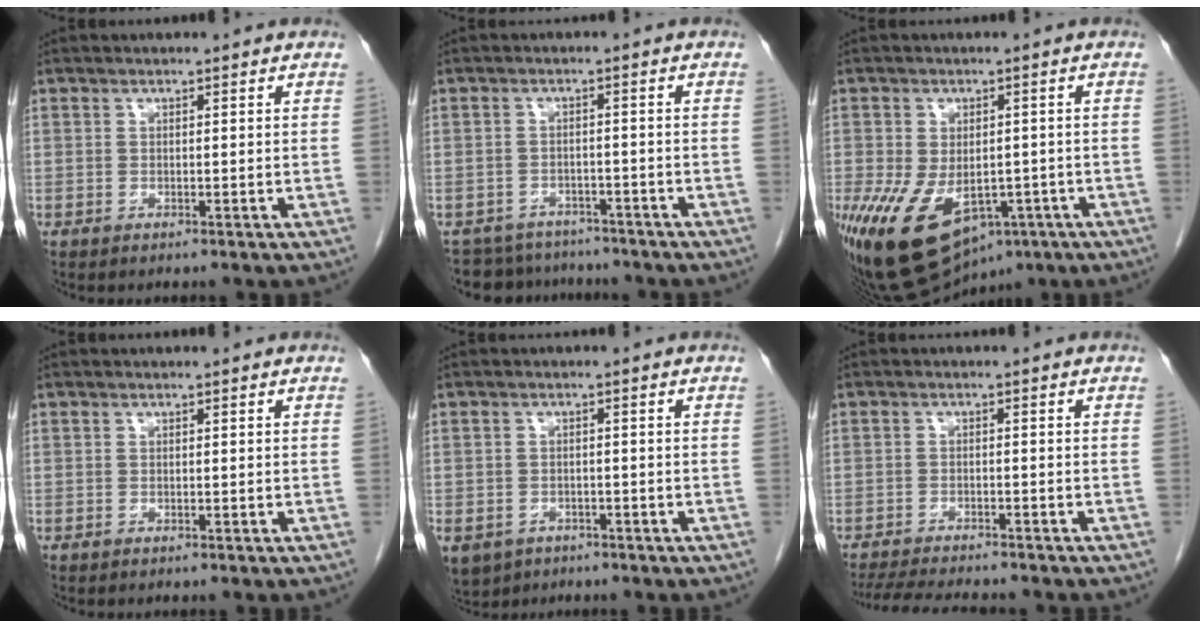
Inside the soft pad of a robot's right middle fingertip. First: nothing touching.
{"total": 8.0, "force": [-7.3, 3.2, 0.3], "torque": [-0.003, 0.011, -0.097]}
{"total": 18.2, "force": [-8.5, 11.1, 11.7], "torque": [-0.248, -0.021, -0.116]}
{"total": 0.0}
{"total": 9.0, "force": [-4.7, 7.1, 3.0], "torque": [-0.084, -0.004, -0.065]}
{"total": 9.6, "force": [-8.7, 1.1, 3.9], "torque": [-0.063, -0.013, -0.132]}